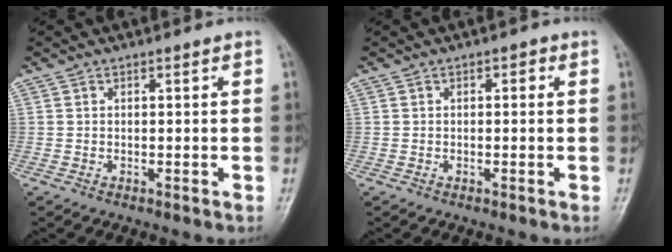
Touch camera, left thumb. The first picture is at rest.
{"total": 1.0, "force": [0.1, 0.7, 0.7], "torque": [0.001, 0.004, -0.007]}